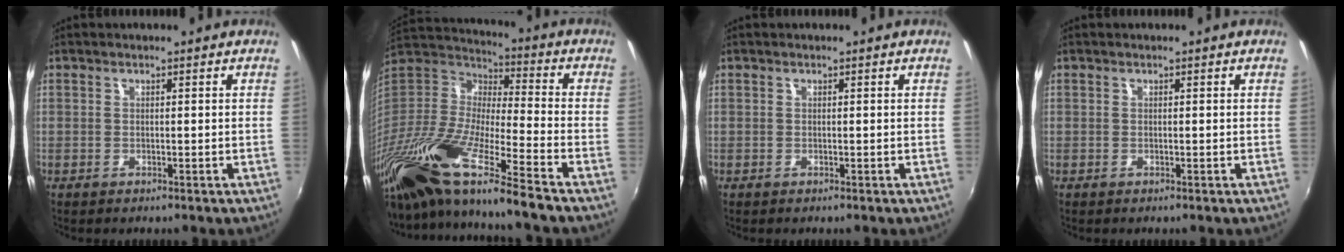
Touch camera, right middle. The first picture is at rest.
{"total": 25.3, "force": [-17.9, 2.2, 17.7], "torque": [-0.313, -0.048, -0.340]}
{"total": 0.0}
{"total": 0.0}